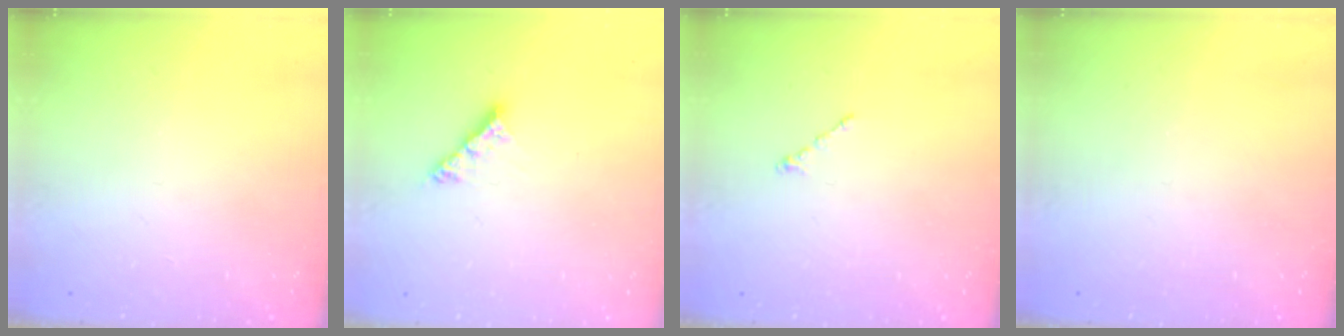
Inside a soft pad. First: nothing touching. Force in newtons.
{"total": 5.3, "press": 5.3, "slide": 0.6}
{"total": 0.0}
{"total": 1.3, "press": 1.3, "slide": 0.2}